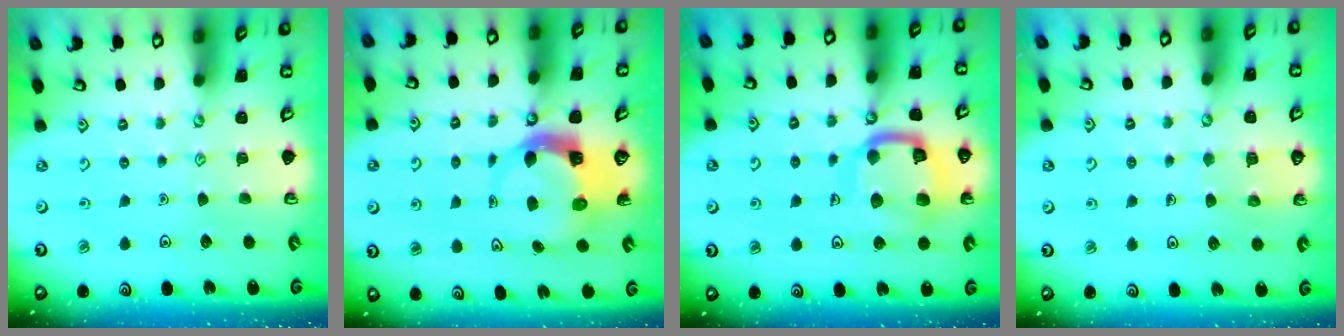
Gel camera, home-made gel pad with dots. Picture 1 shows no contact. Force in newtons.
{"total": 6.1, "press": 6.0, "slide": 0.9}
{"total": 14.6, "press": 14.5, "slide": 1.6}
{"total": 5.6, "press": 5.6, "slide": 0.4}